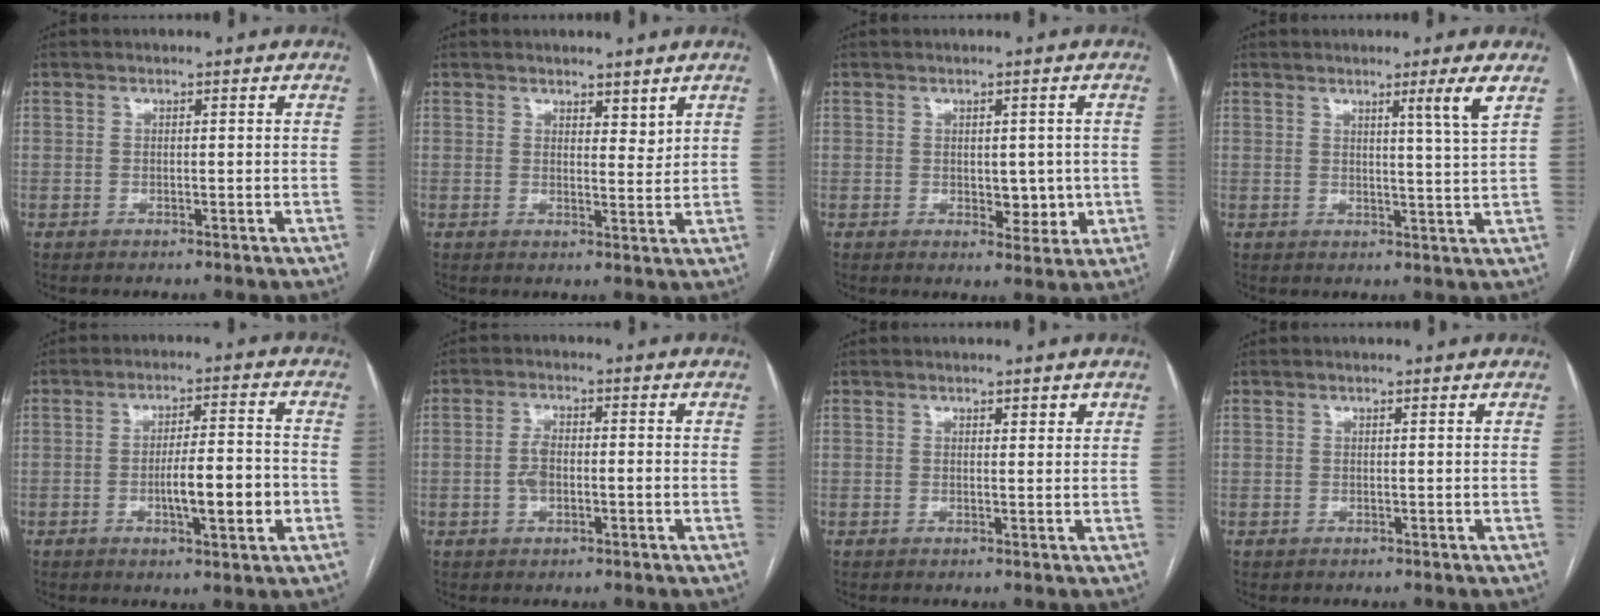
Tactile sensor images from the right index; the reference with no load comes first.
{"total": 3.1, "force": [2.5, 1.2, 1.3], "torque": [-0.017, -0.006, 0.041]}
{"total": 4.4, "force": [-0.1, 2.6, 3.5], "torque": [-0.041, -0.002, 0.007]}
{"total": 4.2, "force": [2.3, -1.6, 3.1], "torque": [-0.048, -0.018, 0.042]}
{"total": 8.3, "force": [-2.2, 1.4, 7.9], "torque": [-0.128, 0.007, -0.033]}
{"total": 3.6, "force": [-0.6, 1.7, 3.1], "torque": [-0.069, 0.008, -0.013]}
{"total": 1.5, "force": [1.0, 0.5, 0.9], "torque": [-0.011, 0.001, 0.013]}
{"total": 0.0}